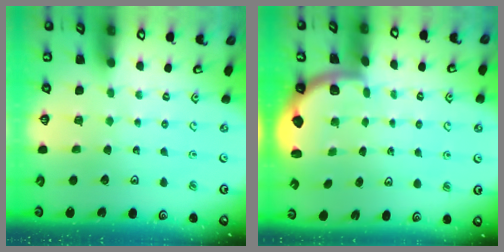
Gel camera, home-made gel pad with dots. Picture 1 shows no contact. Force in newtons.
{"total": 1.9, "press": 1.8, "slide": 0.5}